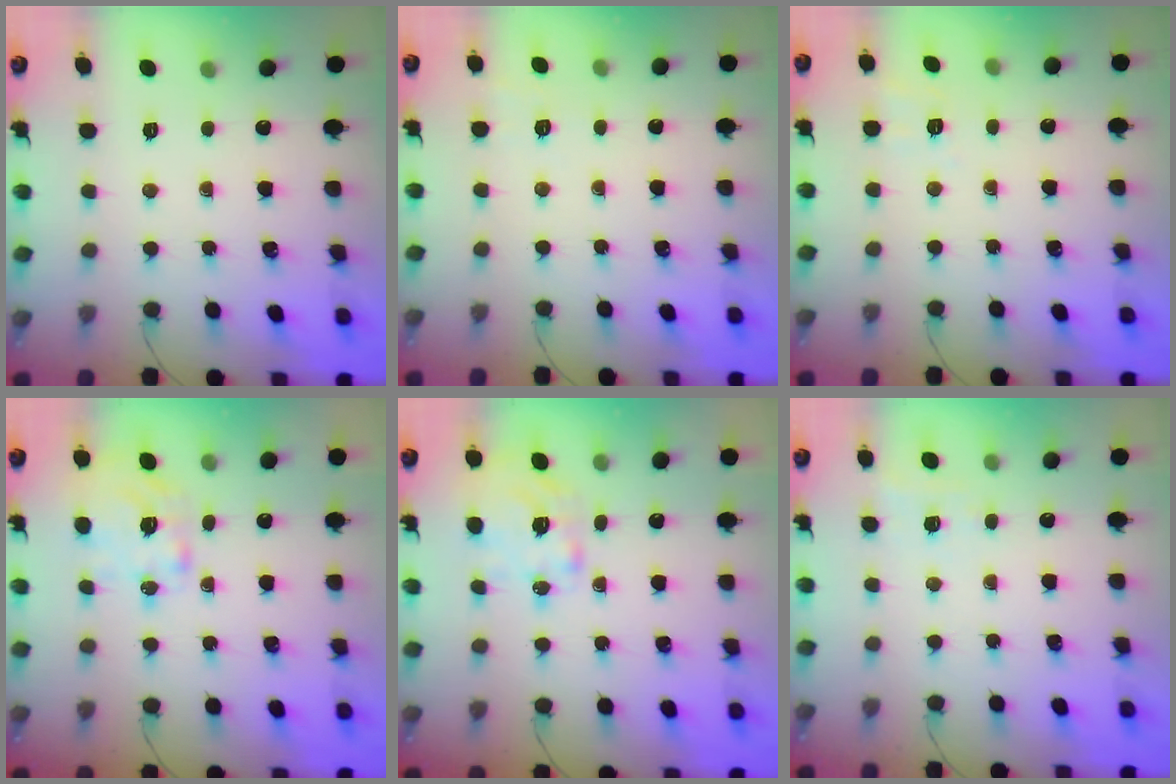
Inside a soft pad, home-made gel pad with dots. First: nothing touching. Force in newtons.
{"total": 1.5, "press": 0.4, "slide": 1.4}
{"total": 2.4, "press": 1.4, "slide": 2.0}
{"total": 2.4, "press": 2.4, "slide": 0.3}
{"total": 2.4, "press": 2.4, "slide": 0.3}
{"total": 5.4, "press": 5.2, "slide": 1.3}